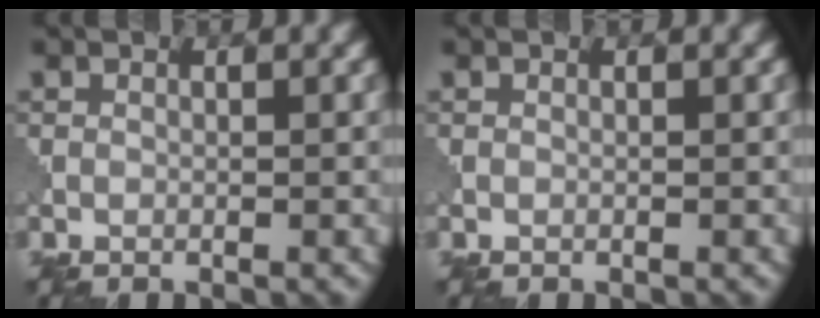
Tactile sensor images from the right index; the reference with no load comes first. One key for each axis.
{"total": 0.0}